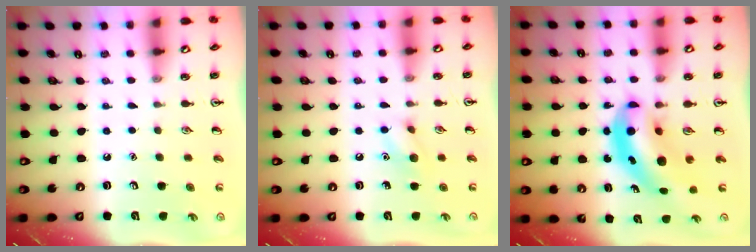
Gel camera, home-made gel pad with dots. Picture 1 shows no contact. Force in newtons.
{"total": 7.8, "press": 7.7, "slide": 1.4}
{"total": 7.9, "press": 7.5, "slide": 2.3}